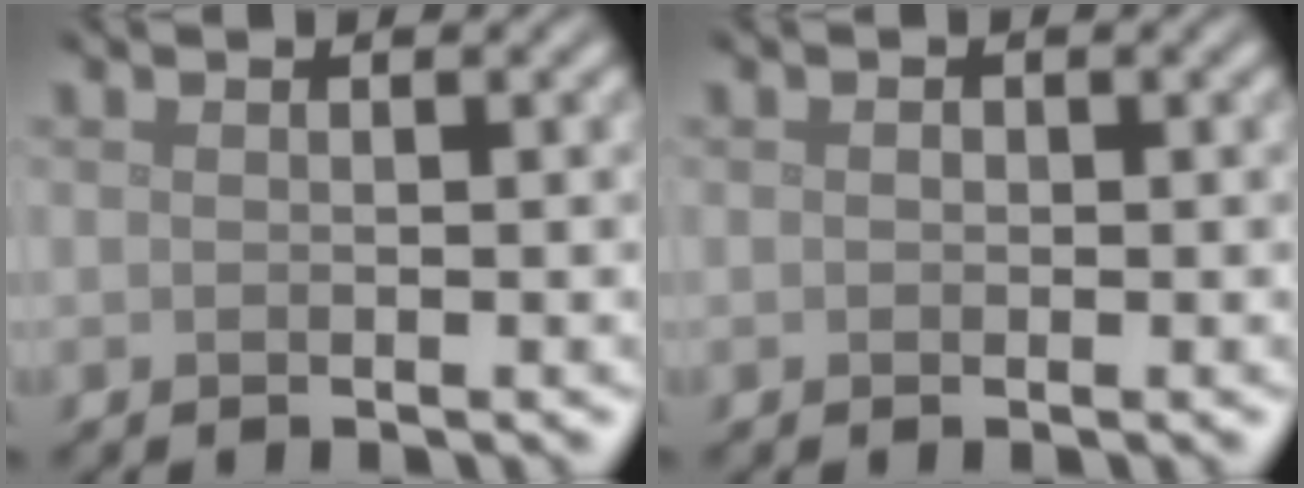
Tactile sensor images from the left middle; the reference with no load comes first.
{"total": 0.5, "force": [0.0, 0.5, 0.2], "torque": [-0.002, -0.003, -0.001]}